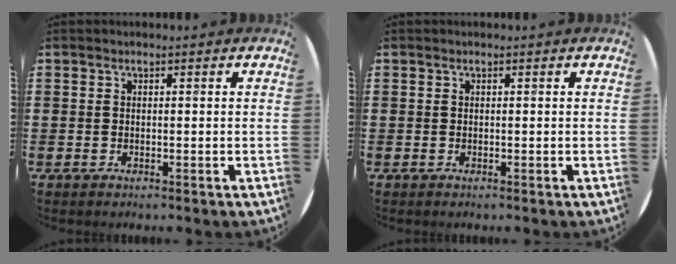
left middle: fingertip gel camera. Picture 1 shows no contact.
{"total": 0.0}